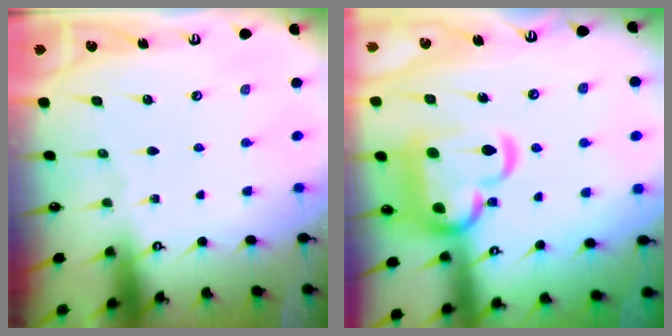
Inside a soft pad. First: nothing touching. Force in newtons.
{"total": 12.1, "press": 11.8, "slide": 2.4}